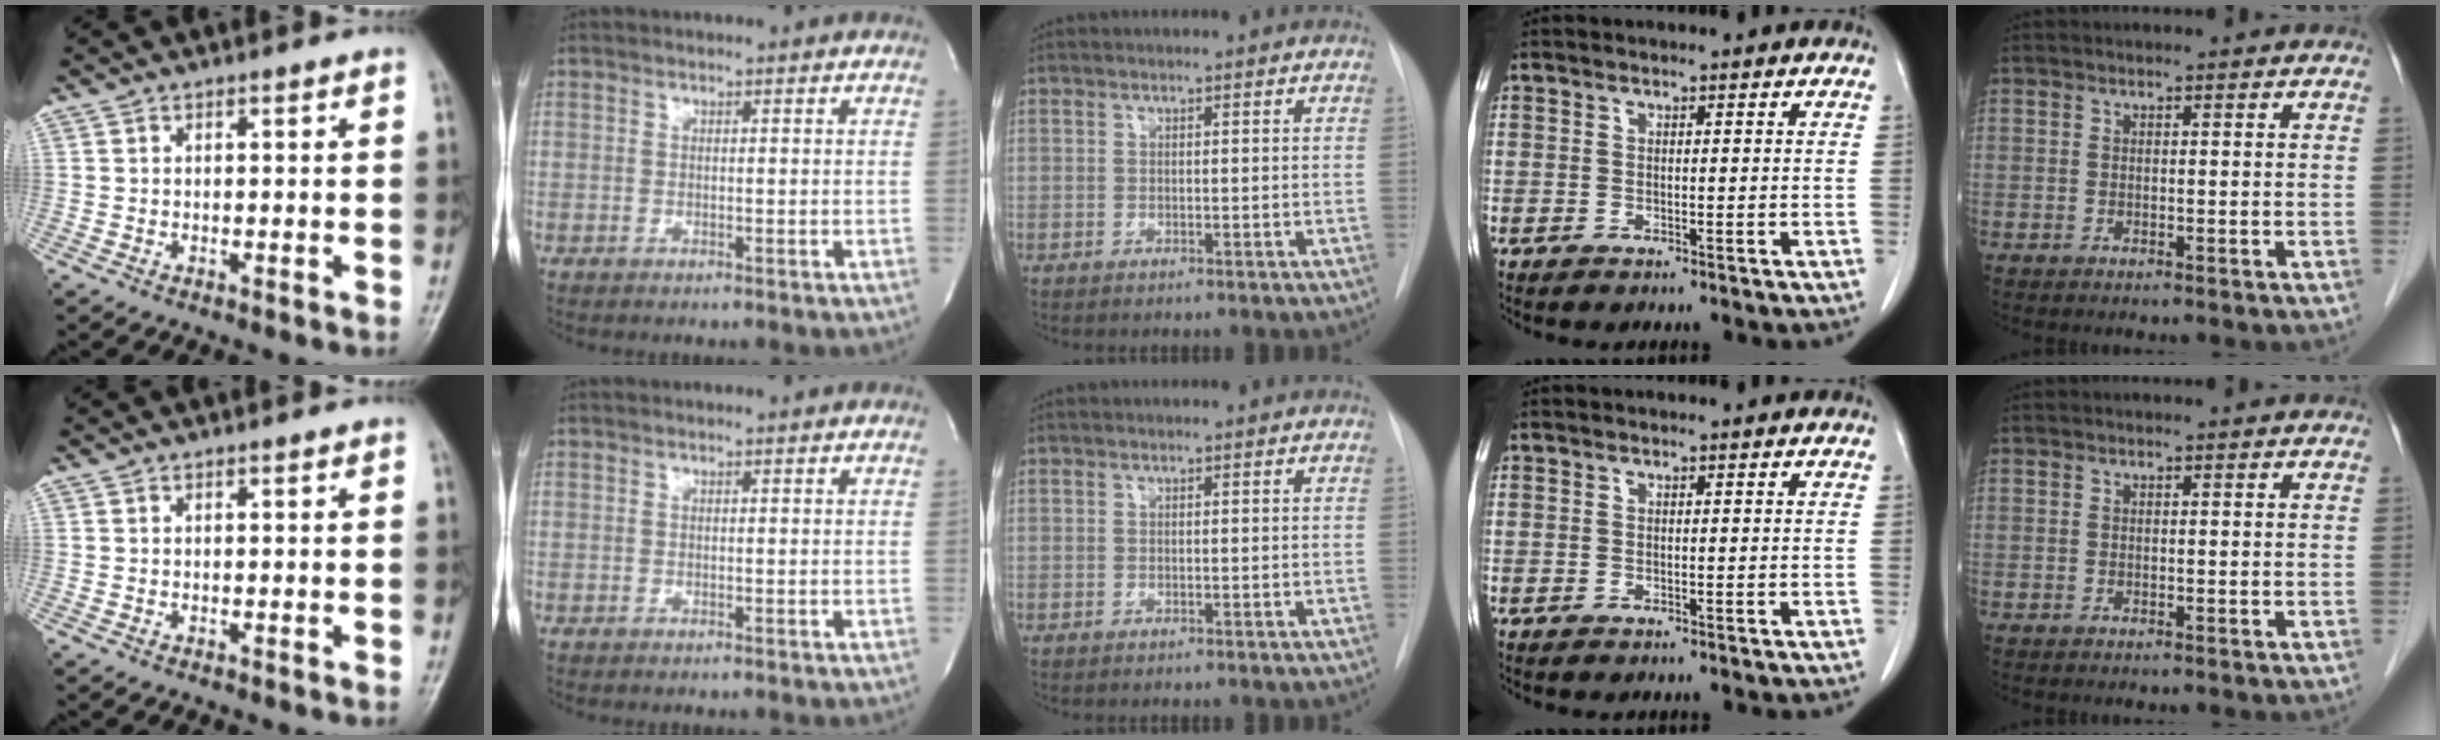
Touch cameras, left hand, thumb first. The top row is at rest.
{}